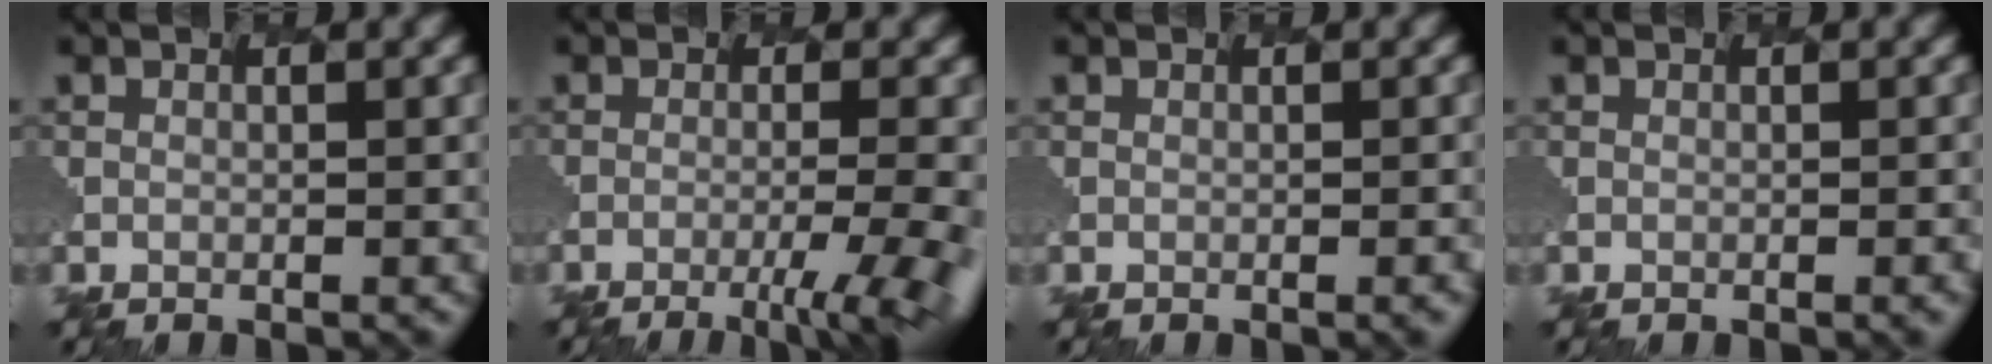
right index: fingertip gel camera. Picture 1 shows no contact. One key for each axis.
{"total": 6.6, "fx": -3.7, "fy": 1.3, "fz": 5.4, "tx": -0.082, "ty": -0.015, "tz": -0.045}
{"total": 1.7, "fx": -0.4, "fy": 0.7, "fz": 1.4, "tx": -0.008, "ty": 0.003, "tz": -0.002}
{"total": 1.5, "fx": -0.4, "fy": 0.6, "fz": 1.3, "tx": -0.009, "ty": 0.004, "tz": -0.004}